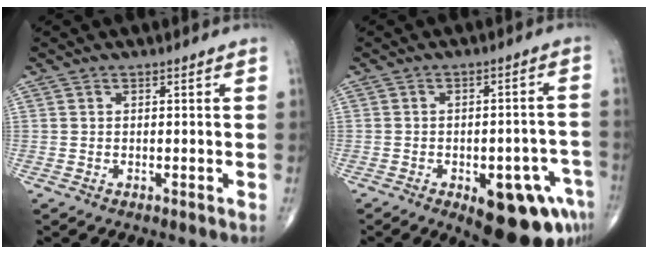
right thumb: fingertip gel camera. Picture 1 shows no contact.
{"total": 15.2, "force": [-7.2, 6.5, 11.6], "torque": [-0.096, 0.037, -0.078]}